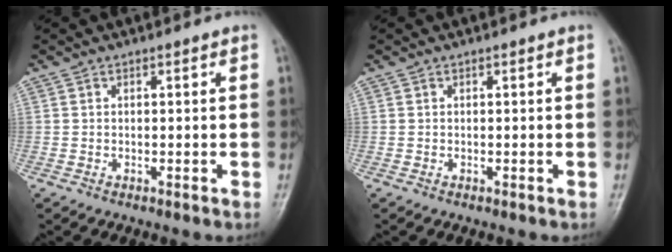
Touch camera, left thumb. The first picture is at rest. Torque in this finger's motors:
{"motor_torque": [-0.03, 0.03, 0.01, -0.08, 0.00]}